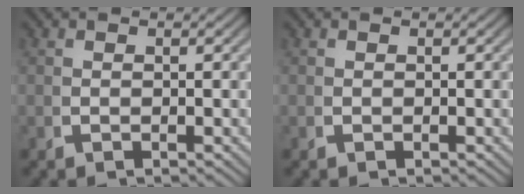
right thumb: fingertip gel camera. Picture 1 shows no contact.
{"total": 0.0}